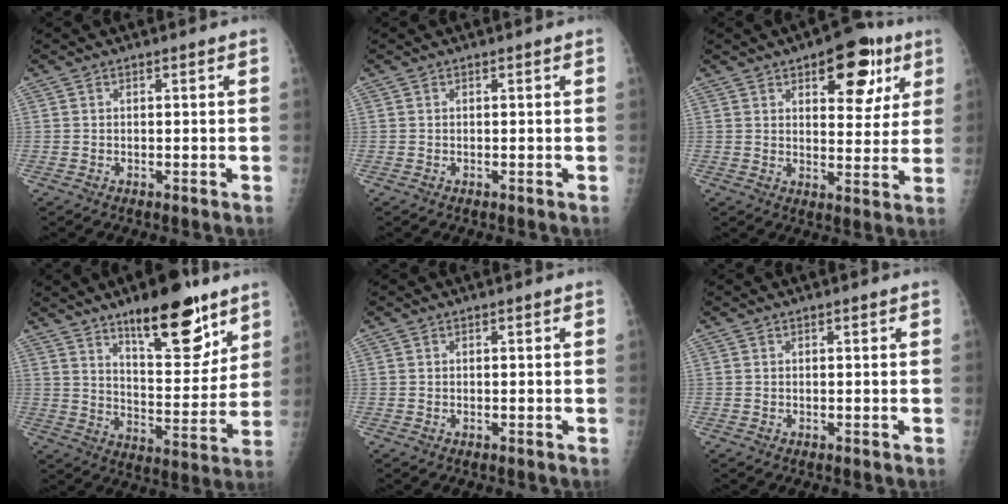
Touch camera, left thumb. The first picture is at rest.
{"total": 0.0}
{"total": 12.6, "force": [6.3, 6.2, 9.0], "torque": [-0.073, -0.021, 0.081]}
{"total": 17.2, "force": [11.2, 6.3, 11.5], "torque": [-0.121, -0.076, 0.178]}
{"total": 0.0}
{"total": 0.0}